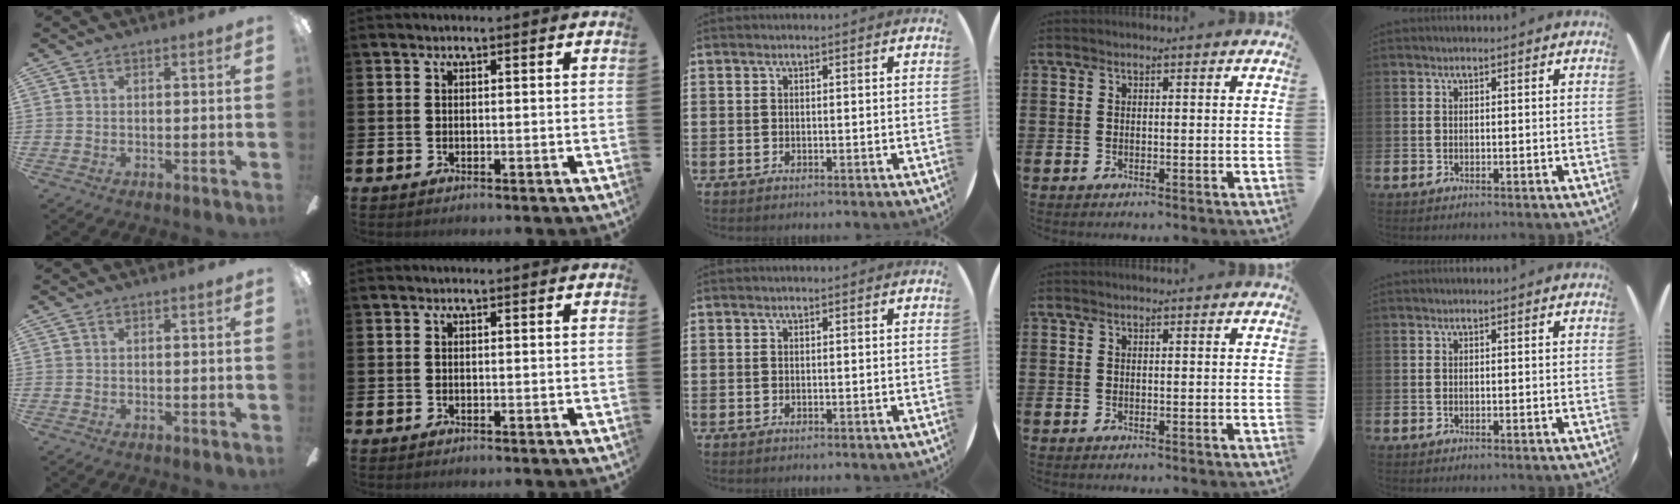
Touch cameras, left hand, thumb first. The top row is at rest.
{}